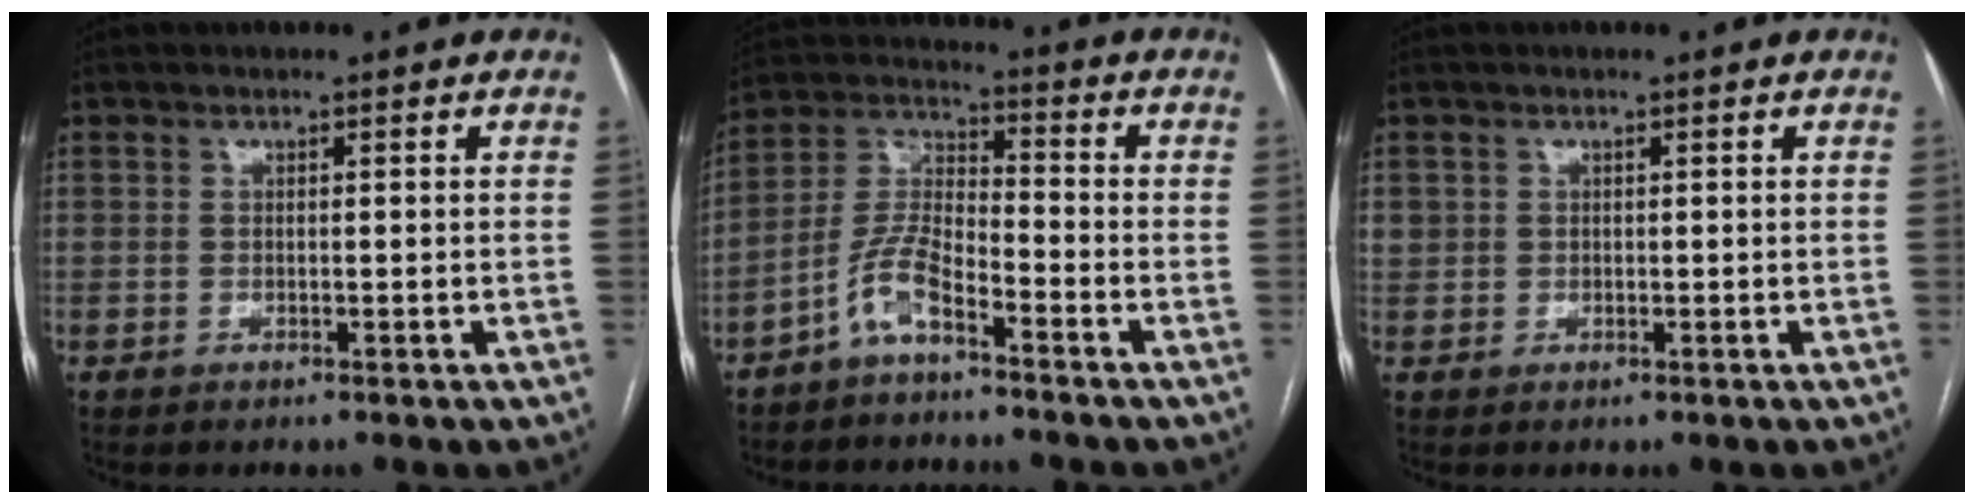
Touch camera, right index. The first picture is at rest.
{"total": 7.1, "force": [-4.6, 1.9, 5.1], "torque": [-0.123, 0.009, -0.095]}
{"total": 1.8, "force": [0.6, 1.7, 0.2], "torque": [0.009, 0.011, 0.013]}